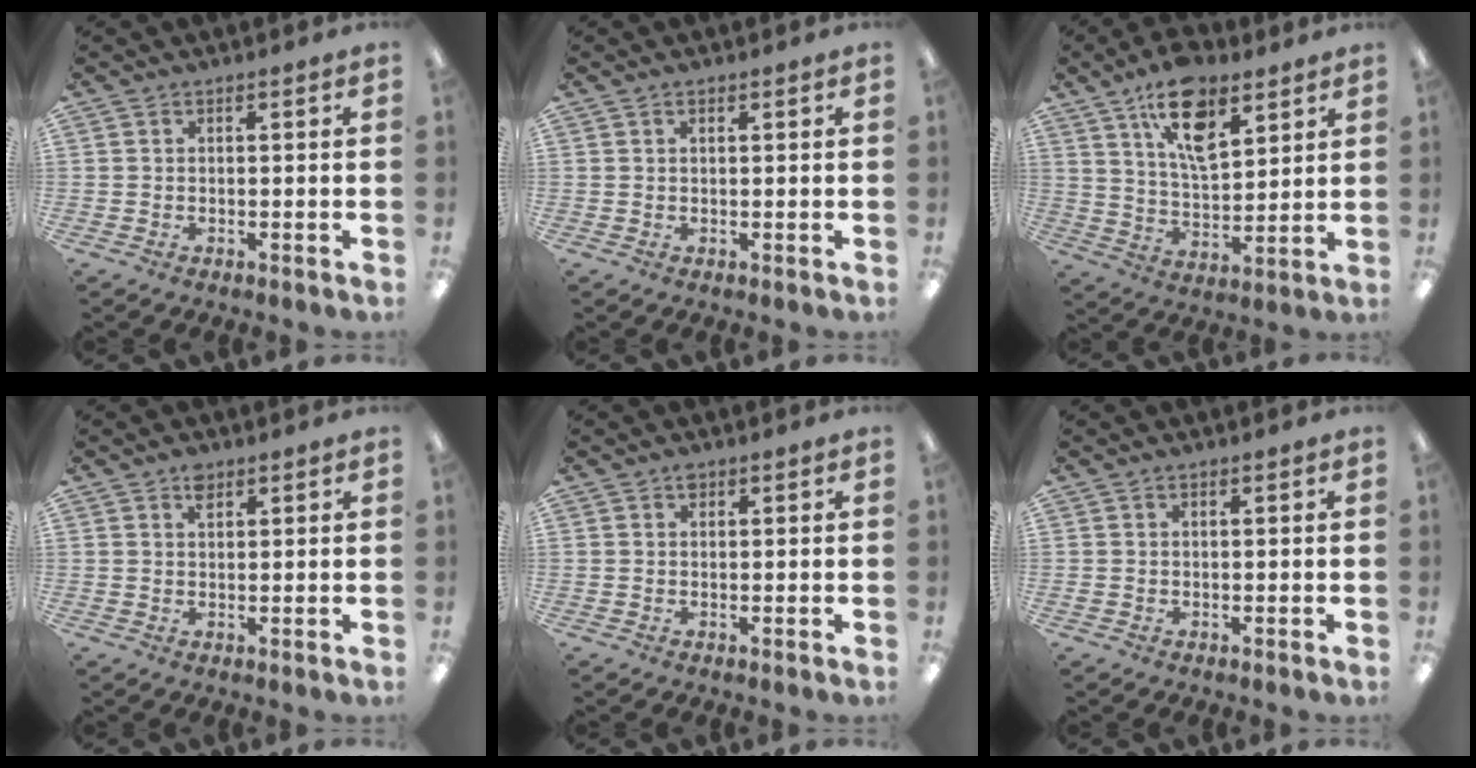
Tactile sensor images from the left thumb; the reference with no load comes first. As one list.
[{"total": 0.8, "force": [0.5, 0.4, 0.5], "torque": [-0.011, 0.002, 0.009]}, {"total": 14.6, "force": [8.8, 7.0, 9.4], "torque": [-0.149, -0.032, 0.154]}, {"total": 2.4, "force": [1.6, 1.3, 1.3], "torque": [-0.021, -0.002, 0.028]}, {"total": 1.2, "force": [0.7, 0.8, 0.6], "torque": [-0.006, -0.001, 0.010]}, {"total": 0.6, "force": [0.2, 0.4, 0.4], "torque": [-0.009, 0.004, 0.002]}]